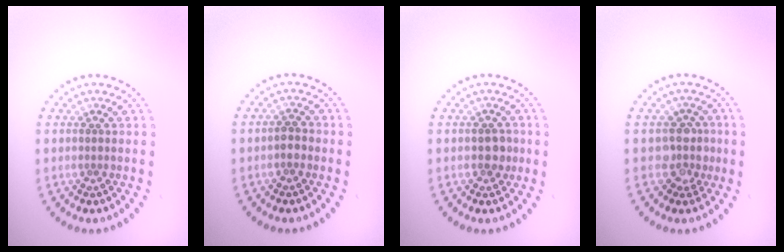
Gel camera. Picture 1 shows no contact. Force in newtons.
{"total": 1.3, "press": 1.3, "slide": 0.4}
{"total": 1.6, "press": 1.6, "slide": 0.3}
{"total": 2.6, "press": 2.2, "slide": 1.5}